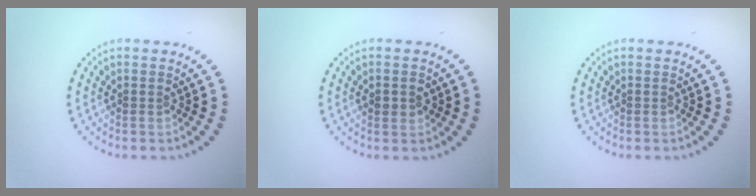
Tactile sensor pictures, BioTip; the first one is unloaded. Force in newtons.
{"total": 1.5, "press": 1.5, "slide": 0.3}
{"total": 0.0}